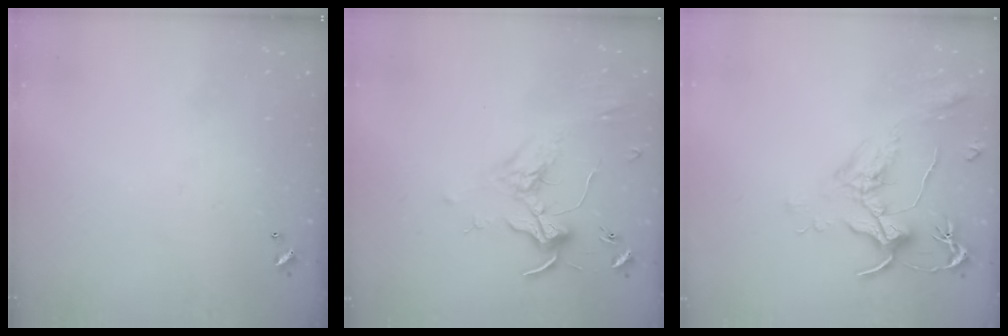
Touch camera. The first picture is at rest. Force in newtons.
{"total": 1.7, "press": 1.6, "slide": 0.7}
{"total": 1.6, "press": 1.5, "slide": 0.7}